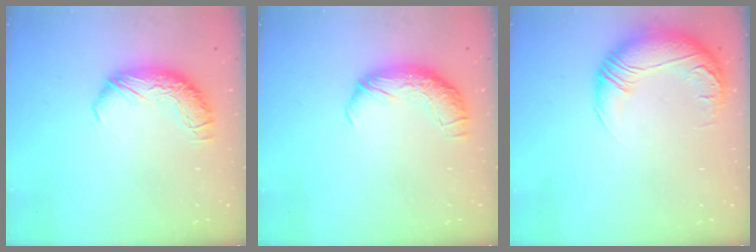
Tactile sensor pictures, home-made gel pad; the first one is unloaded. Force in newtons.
{"total": 2.4, "press": 1.2, "slide": 2.1}
{"total": 2.9, "press": 1.1, "slide": 2.6}